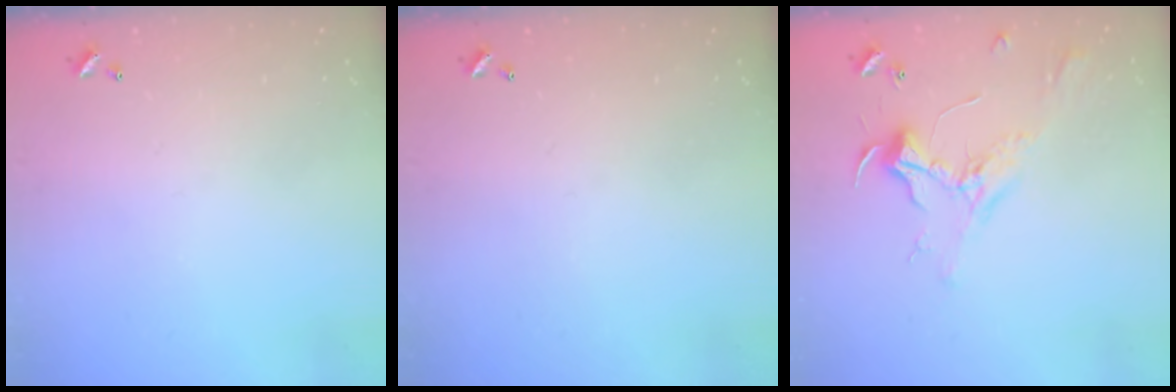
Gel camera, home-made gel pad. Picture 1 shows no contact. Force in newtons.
{"total": 0.0}
{"total": 2.3, "press": 2.2, "slide": 0.9}